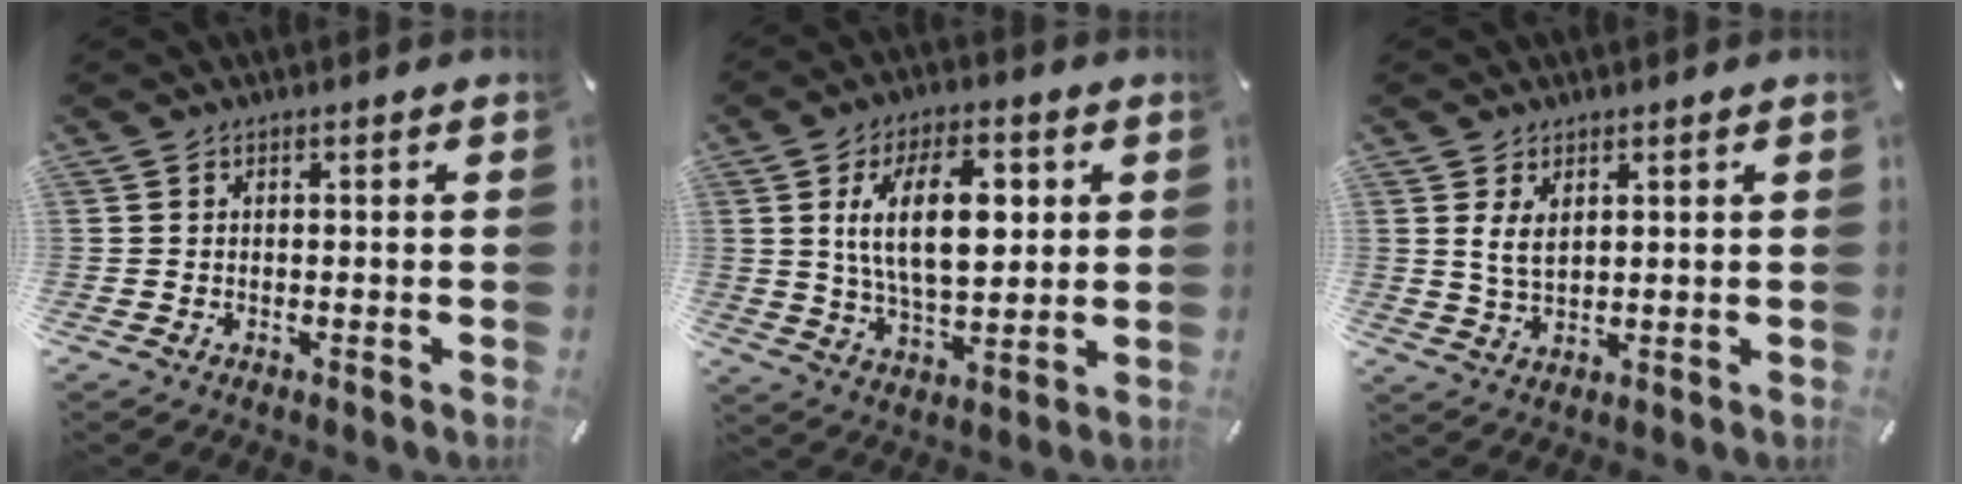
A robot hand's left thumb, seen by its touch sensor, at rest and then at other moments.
{"total": 16.0, "force": [3.9, 8.6, 13.0], "torque": [-0.237, -0.003, 0.058]}
{"total": 4.5, "force": [2.0, 2.5, 3.2], "torque": [-0.084, -0.002, 0.031]}